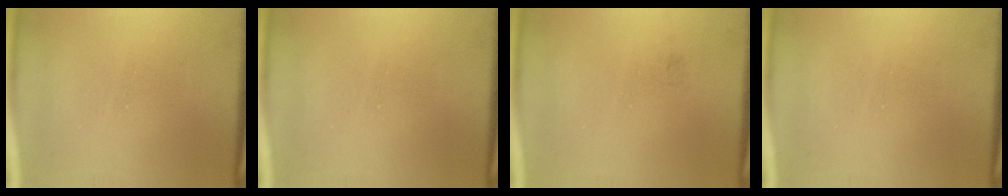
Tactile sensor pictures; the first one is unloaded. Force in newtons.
{"total": 0.0}
{"total": 0.7}
{"total": 0.0}